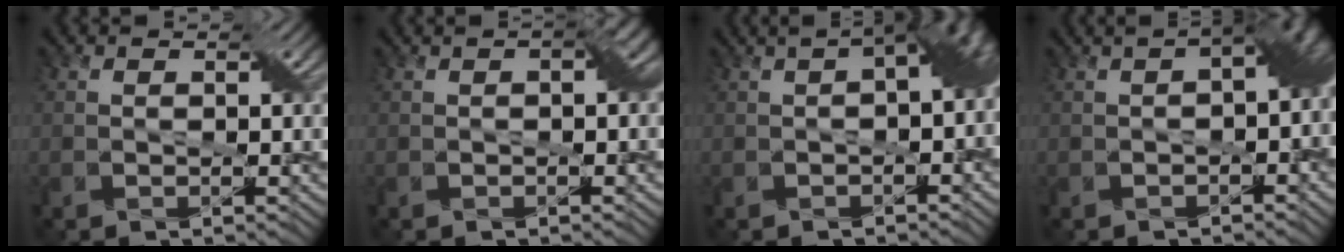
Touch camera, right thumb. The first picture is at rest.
{"total": 2.7, "force": [0.3, 1.1, 2.5], "torque": [-0.031, 0.012, 0.003]}
{"total": 7.5, "force": [0.6, 3.3, 6.8], "torque": [-0.078, 0.008, 0.011]}
{"total": 7.3, "force": [0.0, 3.6, 6.4], "torque": [-0.071, 0.004, 0.003]}